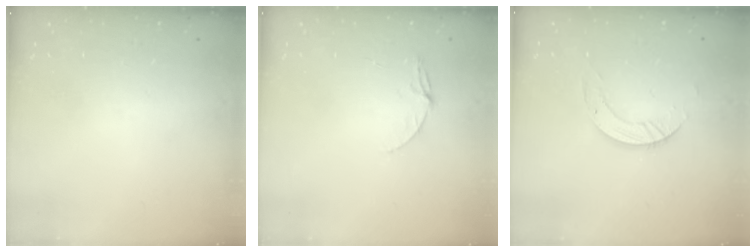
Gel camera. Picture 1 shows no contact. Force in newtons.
{"total": 5.9, "press": 5.9, "slide": 0.5}
{"total": 4.5, "press": 4.5, "slide": 0.1}